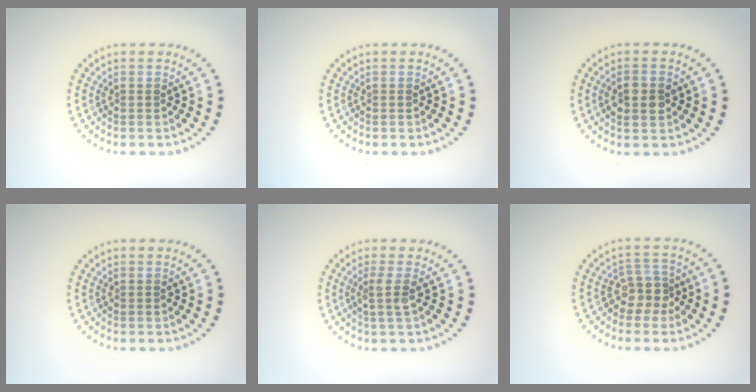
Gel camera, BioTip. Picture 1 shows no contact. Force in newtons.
{"total": 0.0}
{"total": 2.2, "press": 2.2, "slide": 0.1}
{"total": 0.0}
{"total": 1.8, "press": 1.3, "slide": 1.2}
{"total": 2.6, "press": 2.2, "slide": 1.5}